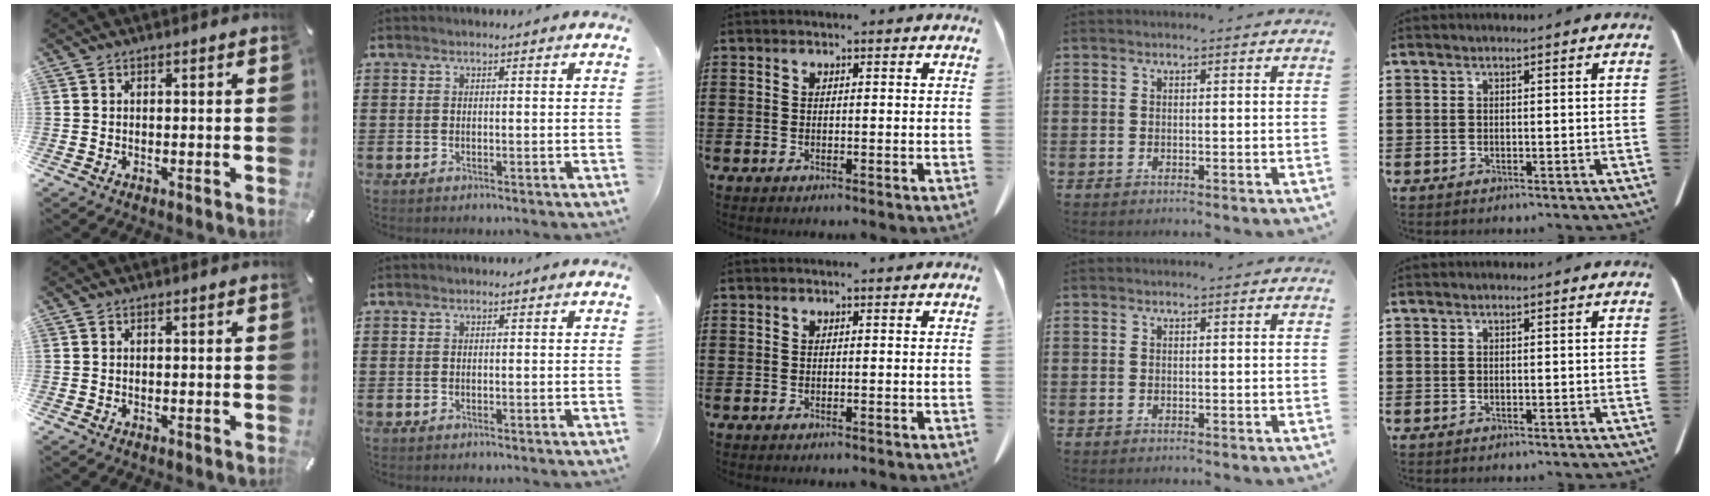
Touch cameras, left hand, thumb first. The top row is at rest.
{}